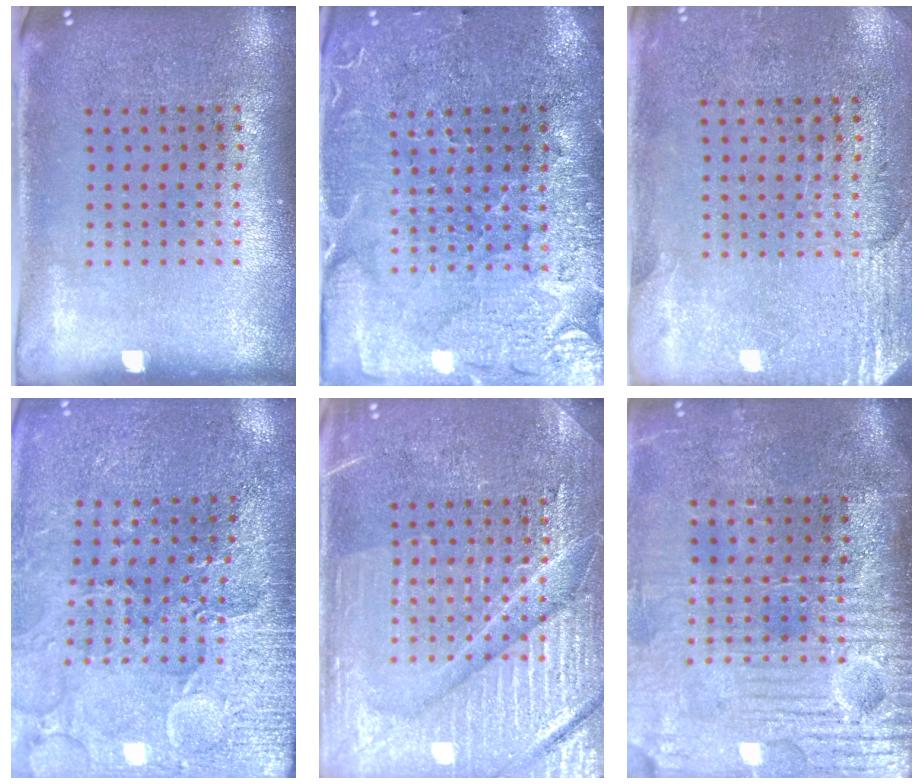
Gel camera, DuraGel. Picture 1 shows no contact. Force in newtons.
{"total": 3.6, "press": 3.4, "slide": 1.3}
{"total": 2.8, "press": 2.5, "slide": 1.2}
{"total": 3.3, "press": 3.3, "slide": 0.4}
{"total": 6.7, "press": 6.7, "slide": 0.9}
{"total": 4.6, "press": 4.1, "slide": 2.1}